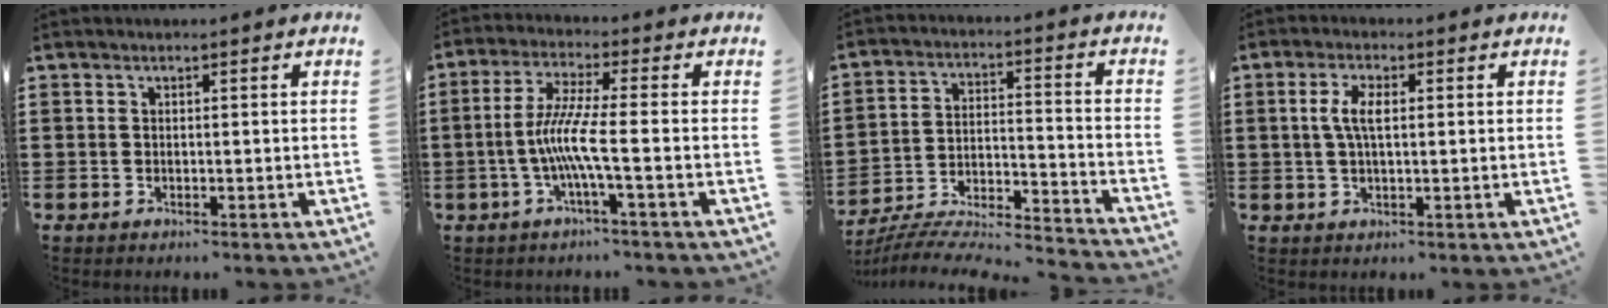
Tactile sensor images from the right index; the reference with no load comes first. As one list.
[{"total": 7.2, "force": [-1.6, -0.4, 7.0], "torque": [-0.148, -0.014, -0.039]}, {"total": 6.0, "force": [-5.7, 0.3, 1.8], "torque": [-0.036, -0.007, -0.117]}, {"total": 4.2, "force": [0.7, 1.5, 3.8], "torque": [-0.084, 0.005, 0.009]}]